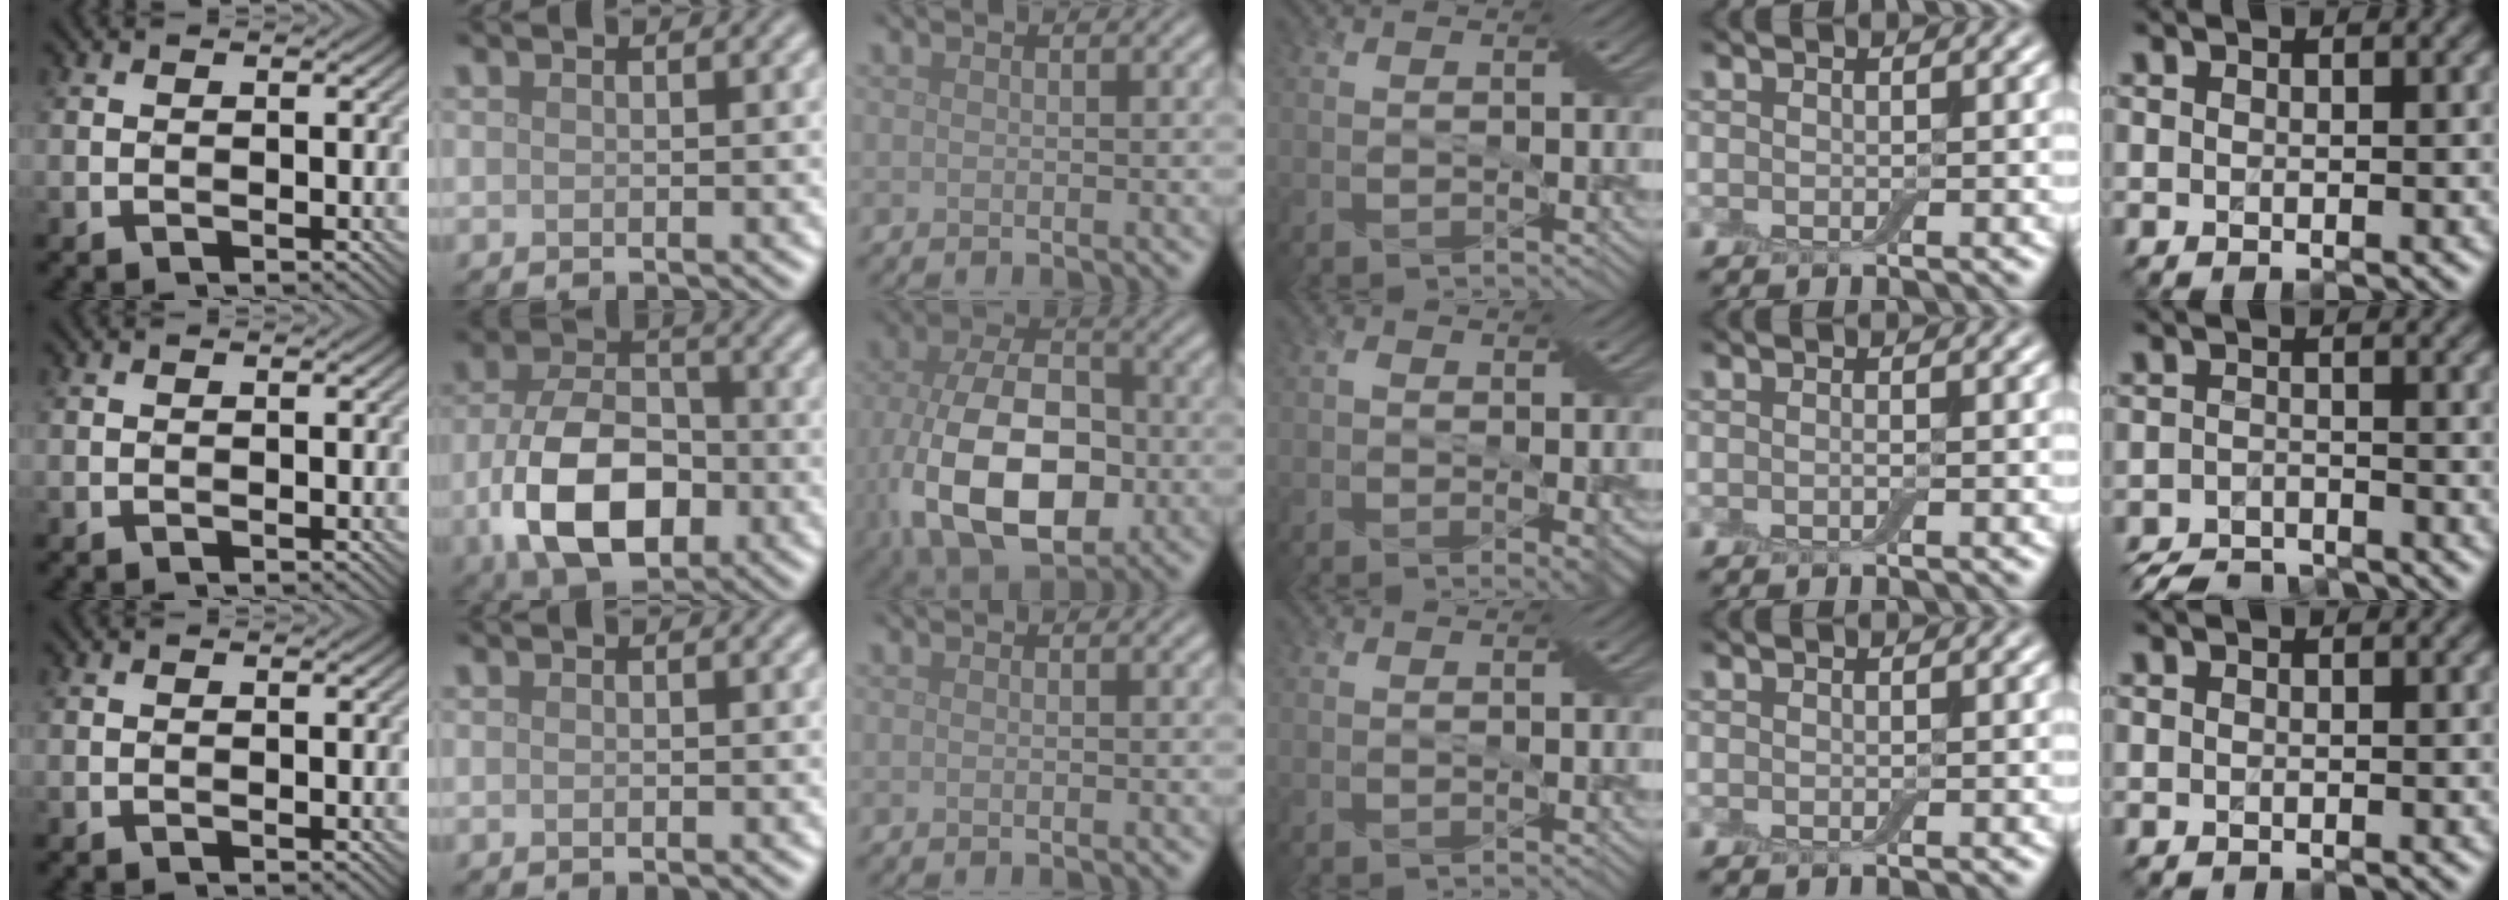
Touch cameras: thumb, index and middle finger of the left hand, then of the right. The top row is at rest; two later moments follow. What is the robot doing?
{"motion": "fold", "object": "apron"}